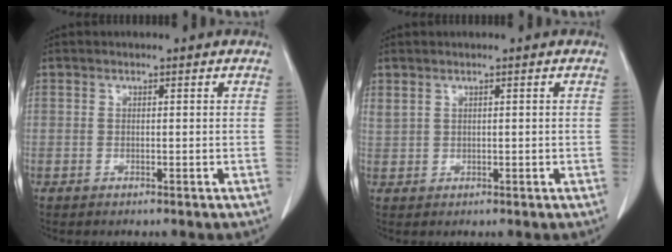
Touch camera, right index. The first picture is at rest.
{"total": 1.3, "force": [0.9, 0.6, 0.7], "torque": [-0.025, 0.014, 0.030]}